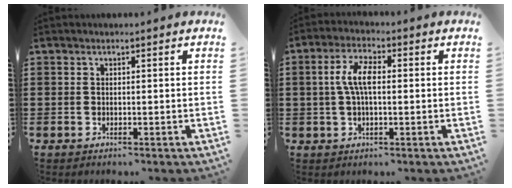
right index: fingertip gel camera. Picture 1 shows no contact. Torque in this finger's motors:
{"motor_torque": [0.94, -0.26, 0.40, 0.16]}